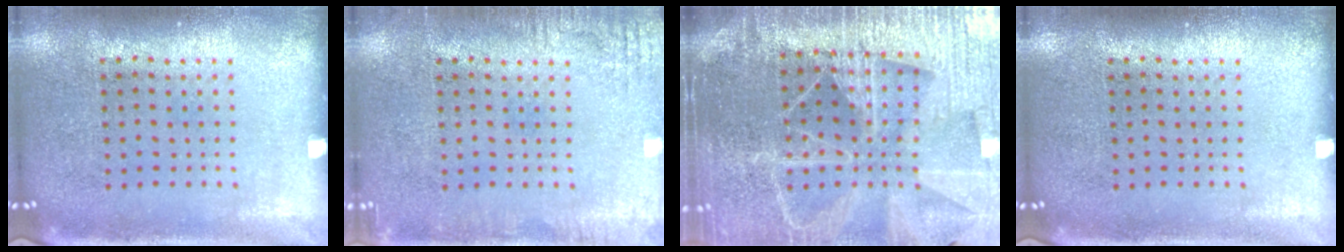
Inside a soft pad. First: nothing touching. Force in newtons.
{"total": 2.0, "press": 2.0, "slide": 0.2}
{"total": 5.2, "press": 4.7, "slide": 2.2}
{"total": 0.0}